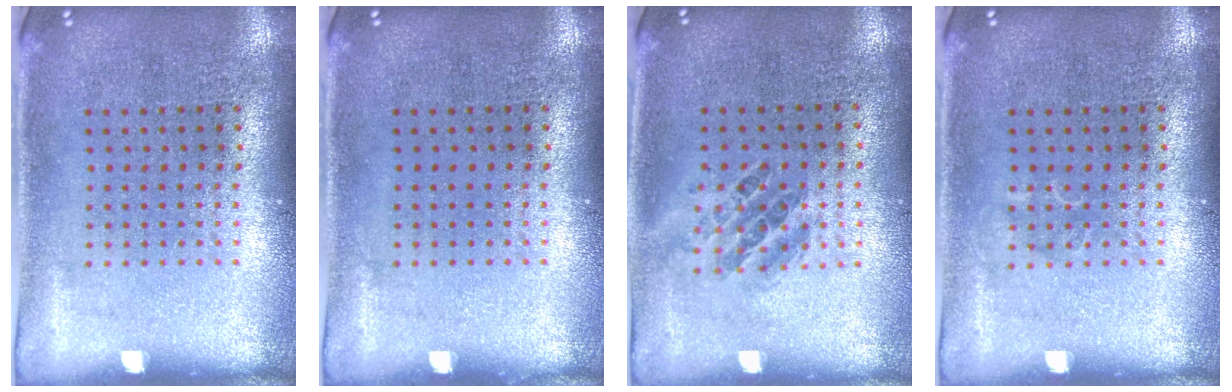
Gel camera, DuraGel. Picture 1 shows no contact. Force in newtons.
{"total": 0.0}
{"total": 0.9, "press": 0.9, "slide": 0.4}
{"total": 0.5, "press": 0.5, "slide": 0.1}